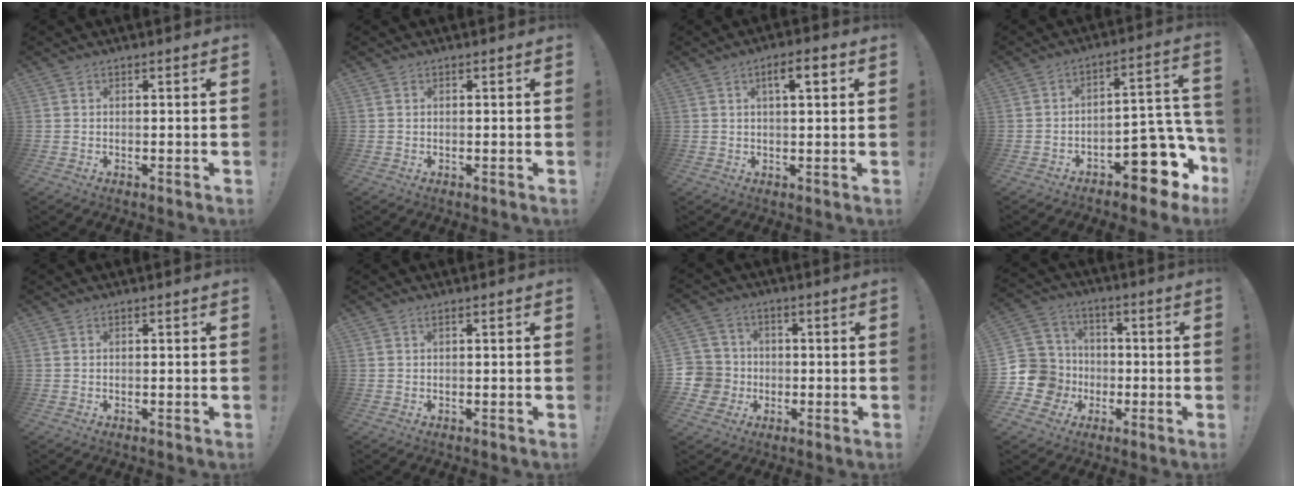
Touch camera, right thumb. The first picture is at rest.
{"total": 0.0}
{"total": 5.6, "force": [2.1, 1.5, 5.0], "torque": [-0.070, -0.005, 0.026]}
{"total": 13.8, "force": [-7.7, 6.6, 9.5], "torque": [-0.074, 0.034, -0.118]}
{"total": 0.0}
{"total": 0.5, "force": [0.1, 0.0, 0.5], "torque": [-0.006, -0.002, 0.000]}
{"total": 8.3, "force": [-1.3, 8.0, 1.7], "torque": [-0.046, 0.015, -0.020]}
{"total": 13.5, "force": [-3.3, 12.5, 4.0], "torque": [-0.082, 0.028, -0.049]}